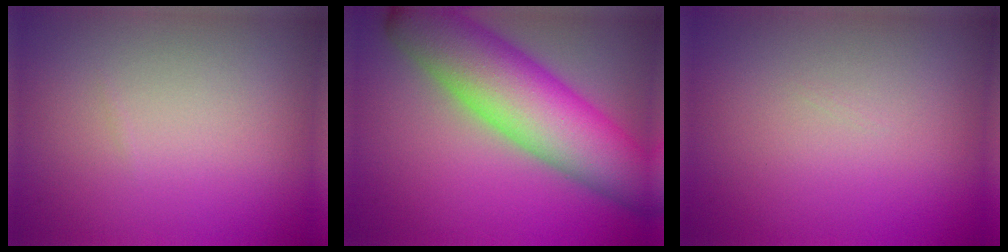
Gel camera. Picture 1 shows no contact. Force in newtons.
{"total": 11.2, "press": 11.2, "slide": 0.3}
{"total": 0.0}